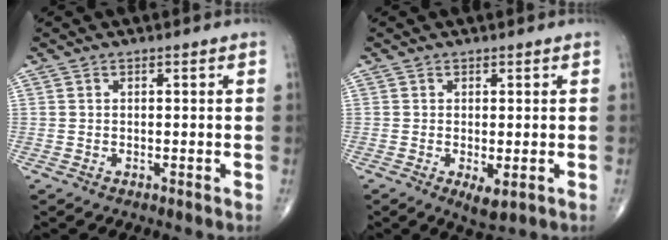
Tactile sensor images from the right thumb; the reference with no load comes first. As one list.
[{"total": 3.3, "force": [-0.8, 1.3, 2.9], "torque": [-0.050, -0.011, -0.009]}]